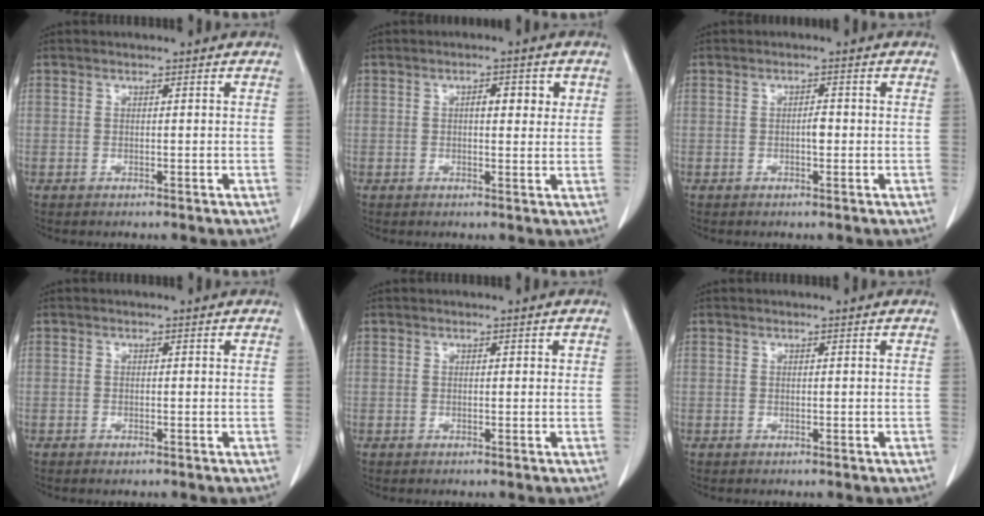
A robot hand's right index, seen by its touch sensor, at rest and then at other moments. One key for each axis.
{"total": 3.8, "fx": 1.1, "fy": 1.3, "fz": 3.3, "tx": -0.050, "ty": 0.006, "tz": 0.013}
{"total": 1.5, "fx": -0.3, "fy": 0.5, "fz": 1.4, "tx": -0.022, "ty": 0.002, "tz": -0.005}
{"total": 0.5, "fx": -0.4, "fy": 0.2, "fz": 0.3, "tx": -0.008, "ty": -0.002, "tz": -0.003}
{"total": 0.7, "fx": 0.2, "fy": 0.4, "fz": 0.5, "tx": -0.006, "ty": 0.005, "tz": 0.003}
{"total": 0.0}